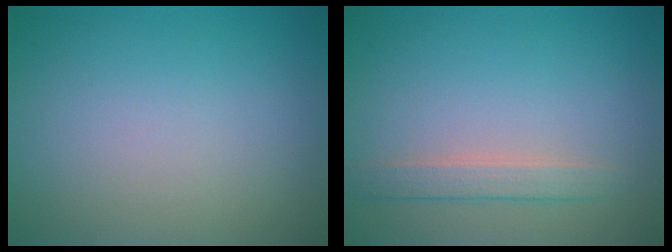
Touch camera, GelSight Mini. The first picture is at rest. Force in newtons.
{"total": 1.9, "press": 1.9, "slide": 0.1}